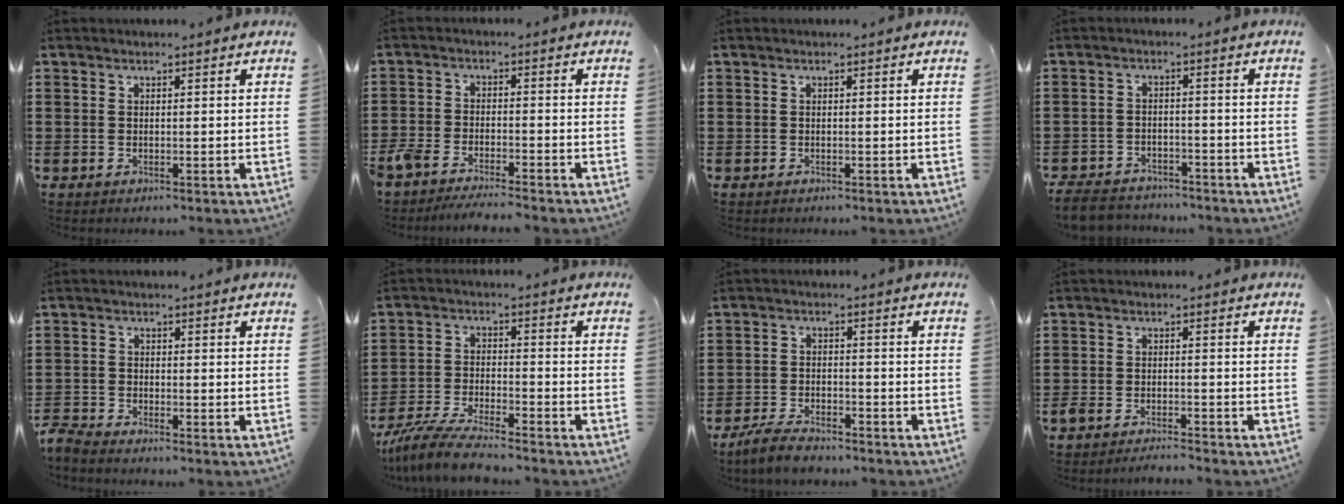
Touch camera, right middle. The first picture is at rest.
{"total": 4.1, "force": [-3.9, 0.4, 1.0], "torque": [-0.040, -0.008, -0.087]}
{"total": 0.0}
{"total": 4.2, "force": [-4.1, 1.0, 0.5], "torque": [-0.024, 0.000, -0.087]}
{"total": 2.2, "force": [-2.2, 0.1, 0.3], "torque": [-0.023, -0.005, -0.050]}
{"total": 7.1, "force": [-6.4, 0.5, 3.0], "torque": [-0.078, -0.012, -0.128]}
{"total": 4.2, "force": [-3.8, 0.9, 1.4], "torque": [-0.041, 0.001, -0.081]}
{"total": 2.6, "force": [-2.6, 0.2, 0.3], "torque": [-0.017, -0.004, -0.057]}